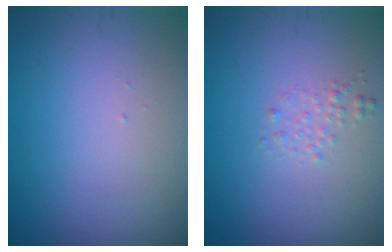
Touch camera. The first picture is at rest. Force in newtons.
{"total": 1.0, "press": 1.0, "slide": 0.0}